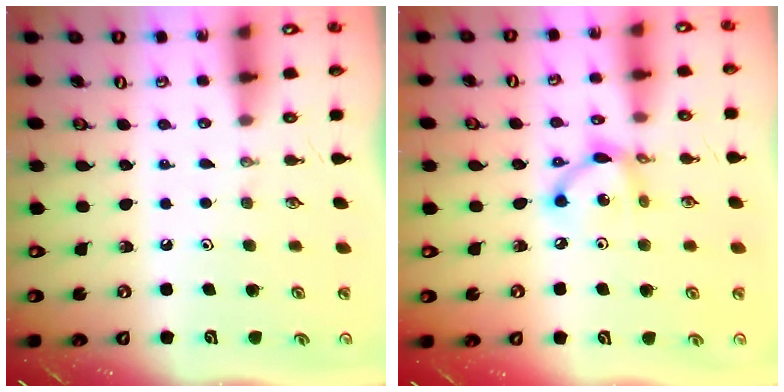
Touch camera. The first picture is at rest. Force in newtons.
{"total": 8.8, "press": 8.8, "slide": 0.8}